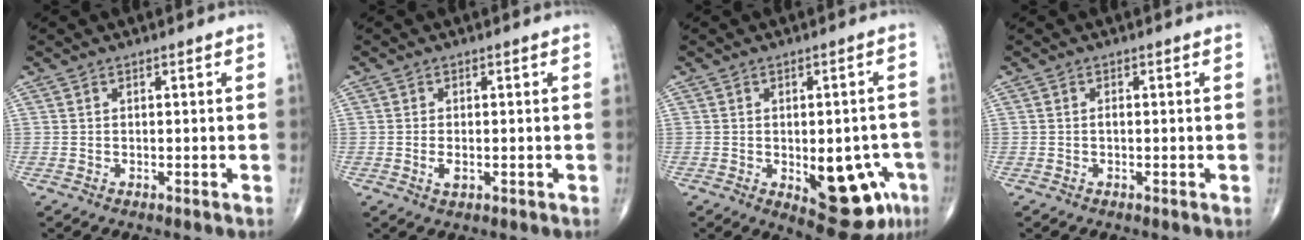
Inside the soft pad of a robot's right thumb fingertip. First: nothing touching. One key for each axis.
{"total": 2.1, "fx": -0.5, "fy": 1.1, "fz": 1.8, "tx": -0.036, "ty": -0.003, "tz": -0.009}
{"total": 13.6, "fx": -4.3, "fy": 6.4, "fz": 11.2, "tx": -0.104, "ty": 0.010, "tz": -0.037}
{"total": 0.6, "fx": -0.1, "fy": 0.3, "fz": 0.5, "tx": -0.010, "ty": 0.000, "tz": -0.004}